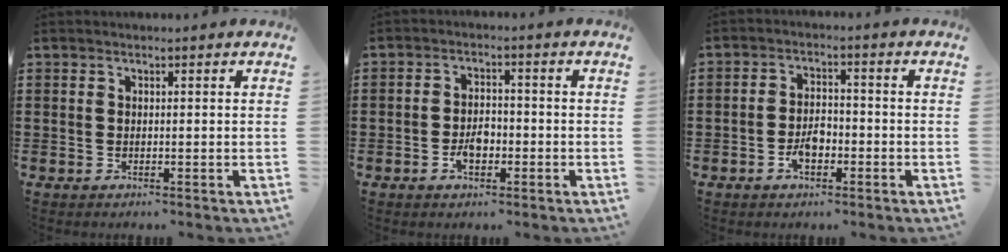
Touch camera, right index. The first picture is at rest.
{"total": 3.5, "force": [-1.4, 2.0, 2.5], "torque": [-0.052, 0.004, -0.027]}
{"total": 3.9, "force": [-1.7, 2.1, 2.7], "torque": [-0.055, 0.007, -0.034]}